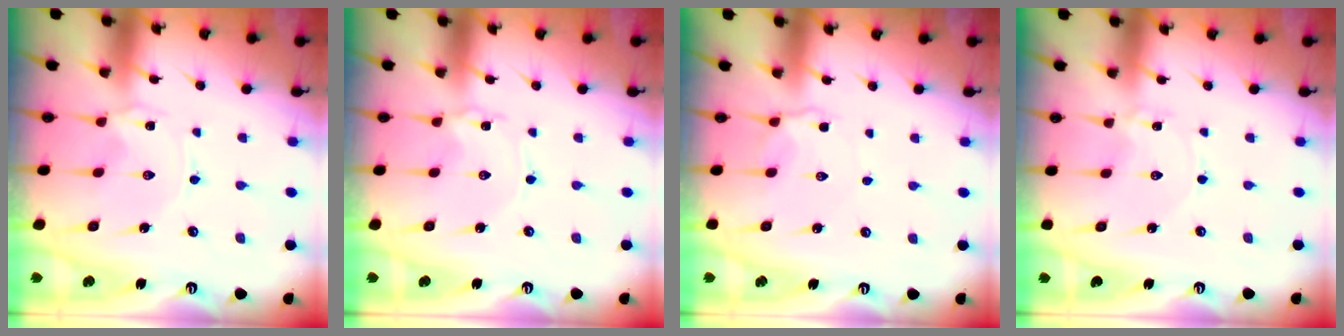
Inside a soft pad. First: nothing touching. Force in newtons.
{"total": 0.9, "press": 0.9, "slide": 0.1}
{"total": 2.8, "press": 2.6, "slide": 1.1}
{"total": 0.7, "press": 0.7, "slide": 0.0}